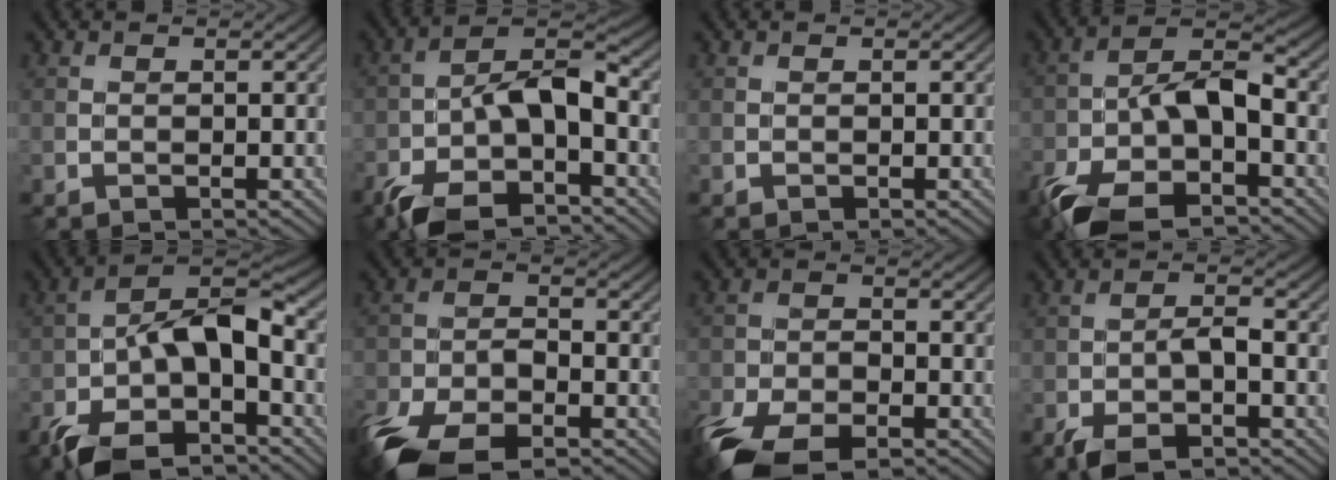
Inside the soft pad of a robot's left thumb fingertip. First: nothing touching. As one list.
[{"total": 10.9, "force": [-5.3, 4.6, 8.4], "torque": [-0.155, -0.005, -0.103]}, {"total": 0.0}, {"total": 11.9, "force": [-5.9, 5.1, 9.0], "torque": [-0.178, -0.011, -0.116]}, {"total": 11.9, "force": [-5.2, 5.1, 9.4], "torque": [-0.178, -0.006, -0.100]}, {"total": 10.5, "force": [-7.0, 4.4, 6.4], "torque": [-0.137, -0.024, -0.136]}, {"total": 9.5, "force": [-6.5, 3.9, 5.7], "torque": [-0.120, -0.023, -0.123]}, {"total": 5.5, "force": [-3.0, 2.0, 4.1], "torque": [-0.078, 0.001, -0.064]}]